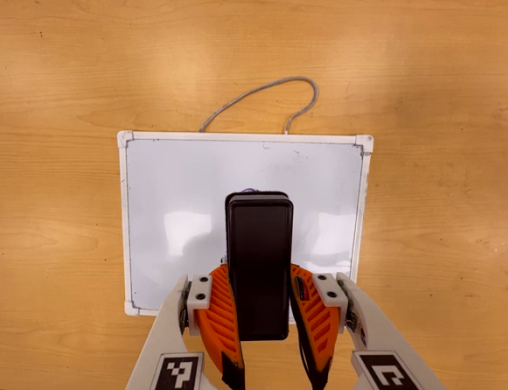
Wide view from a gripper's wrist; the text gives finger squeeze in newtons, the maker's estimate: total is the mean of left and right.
{"total": 9.0, "left": 7.0, "right": 11.0}